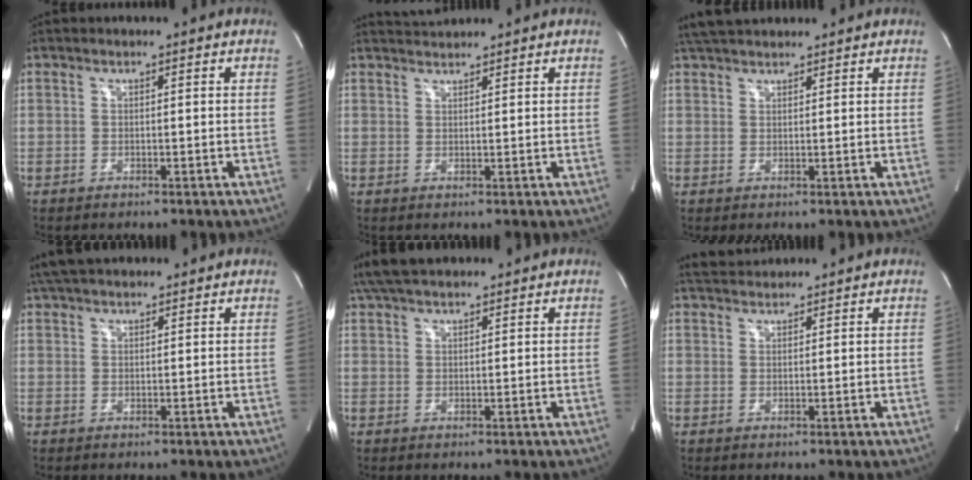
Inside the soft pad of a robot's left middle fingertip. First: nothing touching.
{"total": 2.4, "force": [2.4, -0.1, 0.0], "torque": [-0.008, 0.015, 0.049]}
{"total": 6.2, "force": [5.4, 1.8, 2.5], "torque": [-0.043, 0.038, 0.097]}
{"total": 7.2, "force": [6.1, 2.3, 3.2], "torque": [-0.052, 0.039, 0.109]}
{"total": 7.6, "force": [6.3, 2.3, 3.5], "torque": [-0.065, 0.038, 0.116]}
{"total": 3.3, "force": [3.2, 0.5, 0.4], "torque": [-0.014, 0.025, 0.061]}